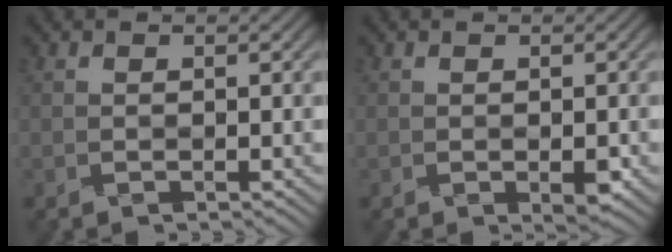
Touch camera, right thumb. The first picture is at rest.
{"total": 1.4, "force": [-0.5, 0.6, 1.2], "torque": [-0.021, -0.003, -0.008]}